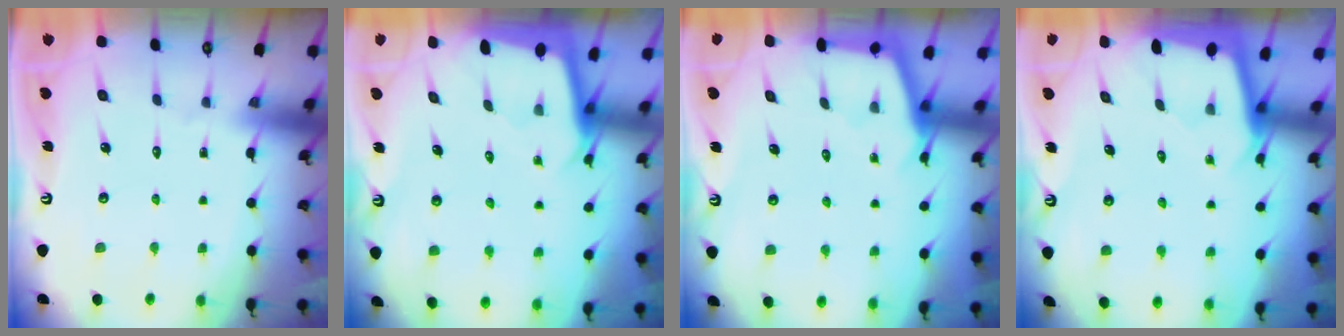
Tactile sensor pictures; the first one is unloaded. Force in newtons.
{"total": 2.1, "press": 2.1, "slide": 0.1}
{"total": 2.9, "press": 2.9, "slide": 0.3}
{"total": 1.6, "press": 1.6, "slide": 0.1}